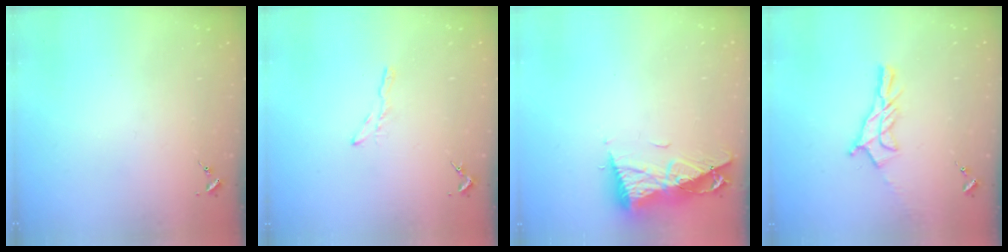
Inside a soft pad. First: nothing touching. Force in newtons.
{"total": 3.2, "press": 3.2, "slide": 0.3}
{"total": 10.4, "press": 10.3, "slide": 1.4}
{"total": 11.2, "press": 11.1, "slide": 0.7}